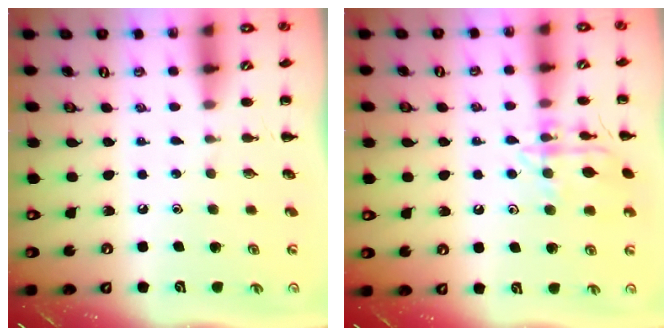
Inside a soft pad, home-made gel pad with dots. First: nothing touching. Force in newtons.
{"total": 13.0, "press": 13.0, "slide": 0.6}